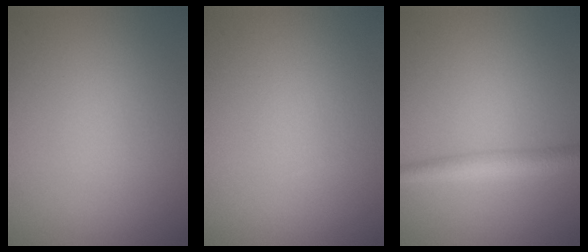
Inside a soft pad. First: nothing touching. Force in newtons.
{"total": 0.0}
{"total": 2.7, "press": 2.7, "slide": 0.1}